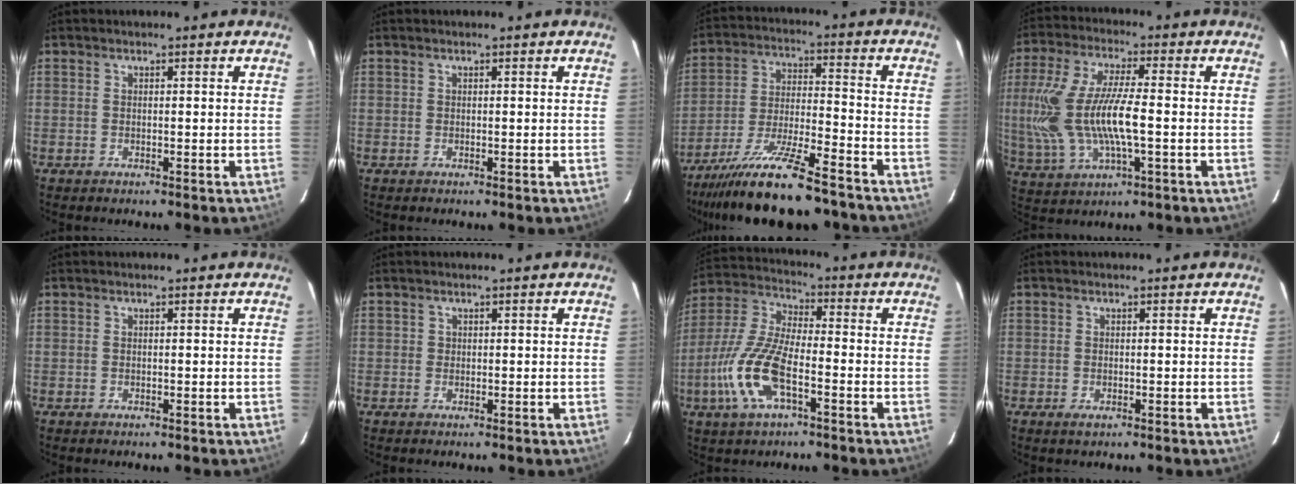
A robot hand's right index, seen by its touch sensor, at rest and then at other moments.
{"total": 0.0}
{"total": 18.9, "force": [-15.4, 3.2, 10.5], "torque": [-0.211, -0.035, -0.253]}
{"total": 18.3, "force": [-1.5, 6.7, 17.0], "torque": [-0.352, -0.009, -0.022]}
{"total": 0.0}
{"total": 0.6, "force": [0.0, 0.6, 0.0], "torque": [0.003, 0.002, -0.001]}
{"total": 14.1, "force": [-5.2, 5.1, 12.1], "torque": [-0.270, -0.005, -0.105]}
{"total": 0.9, "force": [-0.3, 0.5, 0.7], "torque": [-0.014, -0.002, -0.005]}